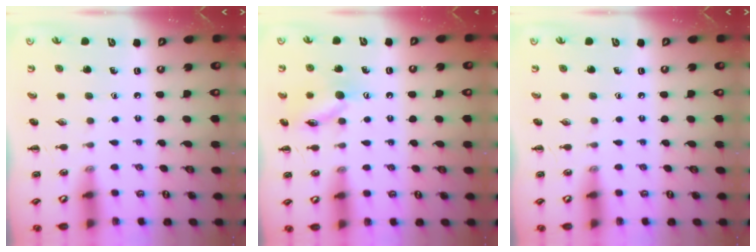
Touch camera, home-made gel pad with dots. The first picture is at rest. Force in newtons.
{"total": 11.7, "press": 11.7, "slide": 0.8}
{"total": 0.0}